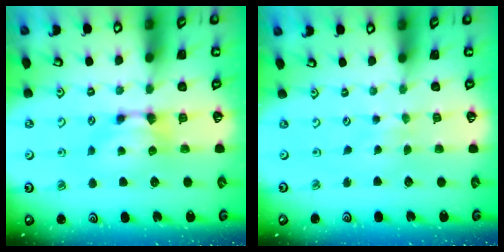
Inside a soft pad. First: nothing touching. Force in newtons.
{"total": 3.0, "press": 3.0, "slide": 0.1}